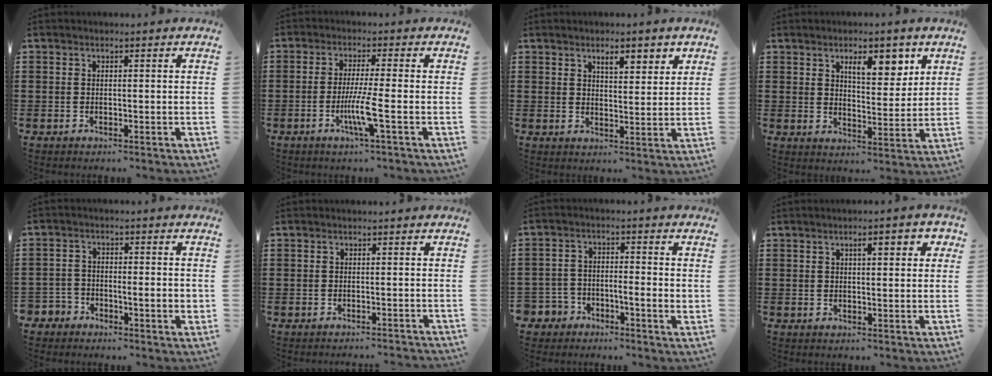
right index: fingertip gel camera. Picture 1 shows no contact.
{"total": 5.9, "force": [-1.9, -0.4, 5.6], "torque": [-0.115, -0.023, -0.040]}
{"total": 3.7, "force": [2.4, 1.5, 2.3], "torque": [-0.038, 0.000, 0.038]}
{"total": 6.7, "force": [3.8, 2.6, 4.8], "torque": [-0.065, -0.008, 0.058]}
{"total": 3.5, "force": [-1.9, 2.0, 2.1], "torque": [-0.049, 0.002, -0.041]}
{"total": 1.1, "force": [-1.1, 0.1, -0.1], "torque": [-0.002, 0.003, -0.024]}
{"total": 3.8, "force": [-2.5, 2.1, 2.0], "torque": [-0.062, -0.002, -0.057]}
{"total": 3.1, "force": [1.0, 0.9, 2.8], "torque": [-0.041, 0.002, 0.009]}